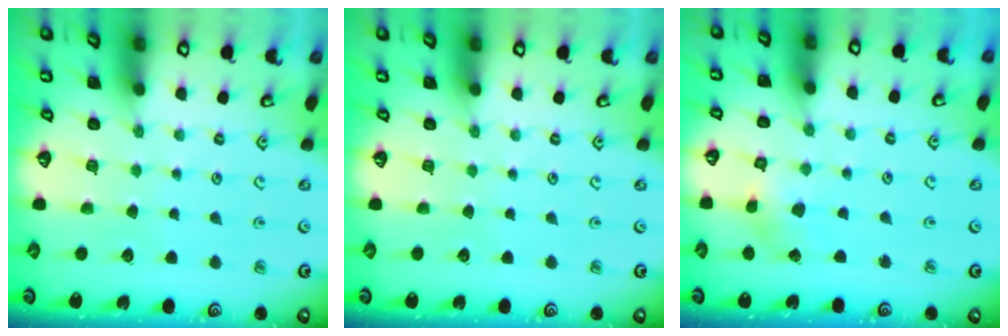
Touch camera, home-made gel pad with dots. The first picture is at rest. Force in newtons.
{"total": 0.0}
{"total": 2.7, "press": 2.7, "slide": 0.3}